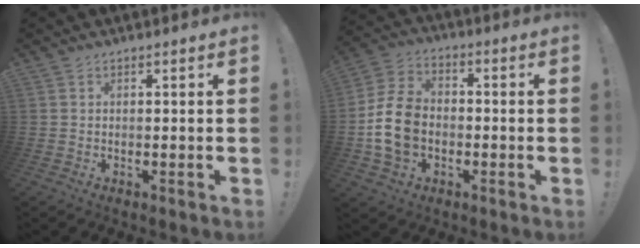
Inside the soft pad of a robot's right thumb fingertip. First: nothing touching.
{"total": 13.6, "force": [-2.5, 10.3, 8.6], "torque": [-0.158, 0.020, -0.044]}